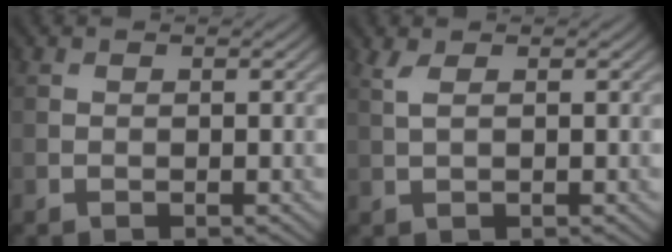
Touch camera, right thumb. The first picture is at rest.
{"total": 1.6, "force": [0.8, 0.5, 1.3], "torque": [-0.041, 0.004, 0.016]}